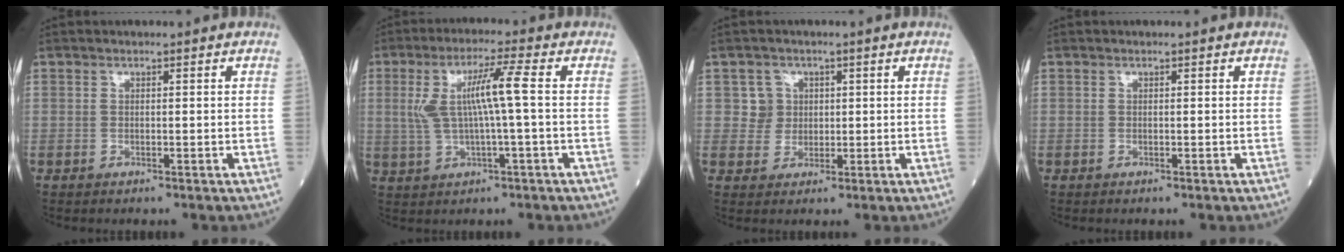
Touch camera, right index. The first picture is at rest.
{"total": 7.6, "force": [0.8, -0.1, 7.5], "torque": [-0.155, 0.012, 0.018]}
{"total": 3.0, "force": [0.5, 3.0, -0.2], "torque": [0.013, 0.008, 0.007]}
{"total": 0.0}